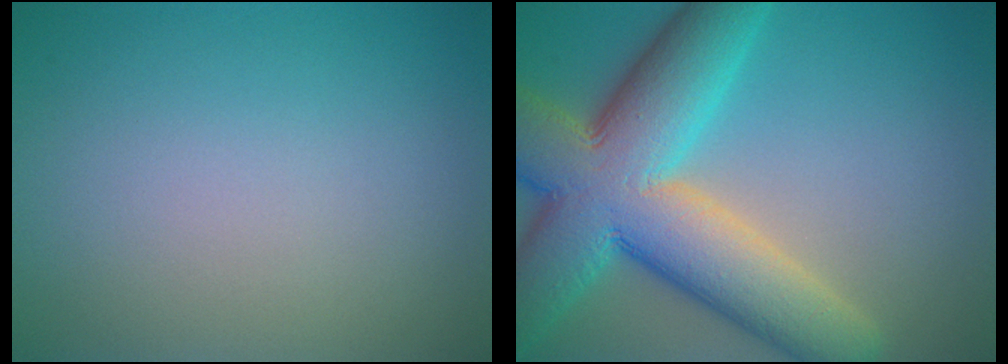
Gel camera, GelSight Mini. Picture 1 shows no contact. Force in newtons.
{"total": 13.5, "press": 13.5, "slide": 0.6}